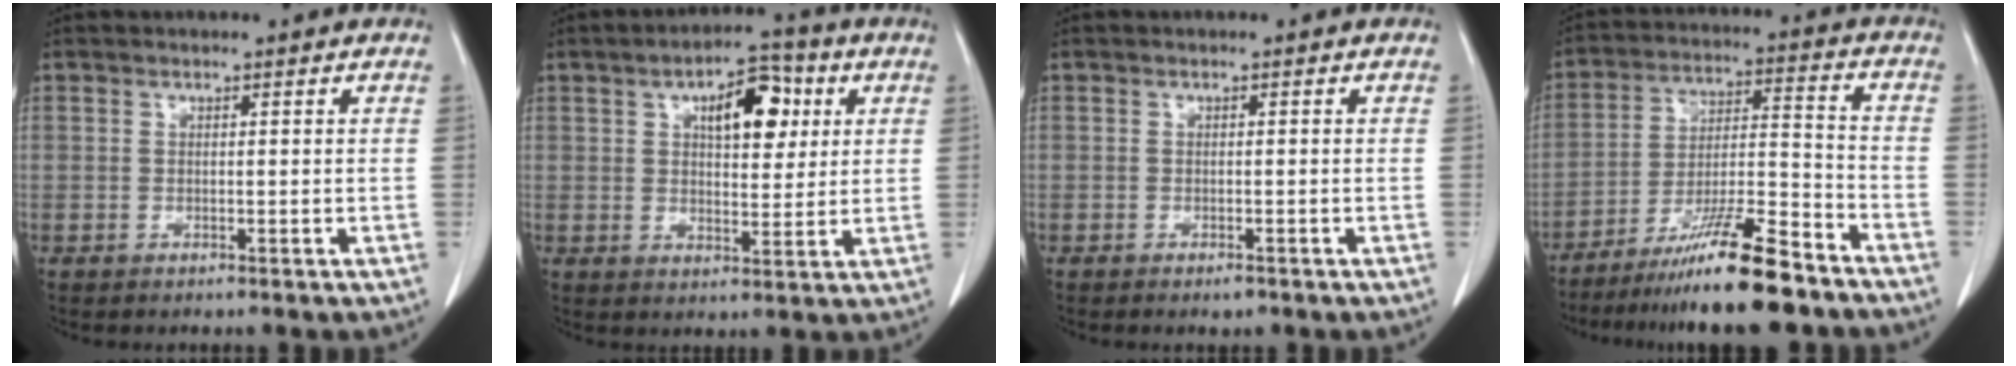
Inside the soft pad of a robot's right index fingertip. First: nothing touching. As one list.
[{"total": 9.1, "force": [3.2, 4.0, 7.5], "torque": [-0.109, 0.019, 0.048]}, {"total": 1.2, "force": [-0.9, 0.3, 0.8], "torque": [-0.012, -0.001, -0.009]}, {"total": 14.3, "force": [-11.1, 0.4, 9.1], "torque": [-0.157, -0.012, -0.188]}]